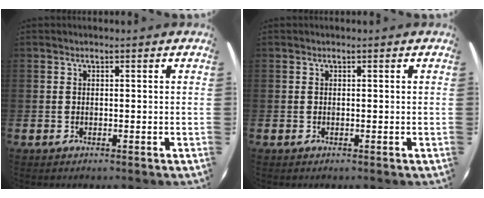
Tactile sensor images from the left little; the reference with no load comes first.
{"total": 0.0}